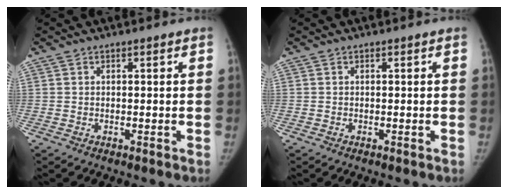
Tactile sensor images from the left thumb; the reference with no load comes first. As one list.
[{"total": 0.0}]